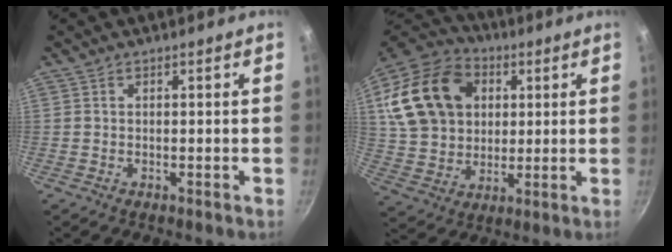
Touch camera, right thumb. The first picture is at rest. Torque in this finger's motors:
{"motor_torque": [-0.97, 1.85, 0.72, -0.31, 0.18]}